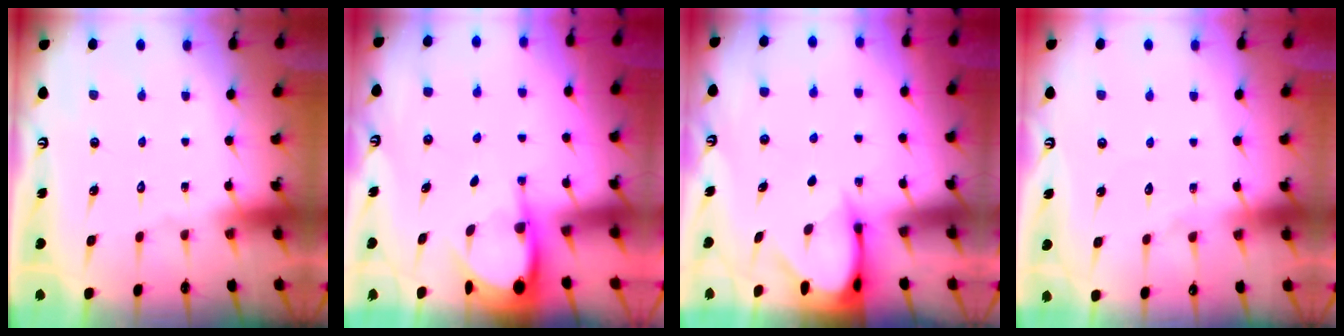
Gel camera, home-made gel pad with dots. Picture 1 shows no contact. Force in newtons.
{"total": 4.2, "press": 4.2, "slide": 0.3}
{"total": 3.3, "press": 3.3, "slide": 0.3}
{"total": 4.4, "press": 4.4, "slide": 0.4}